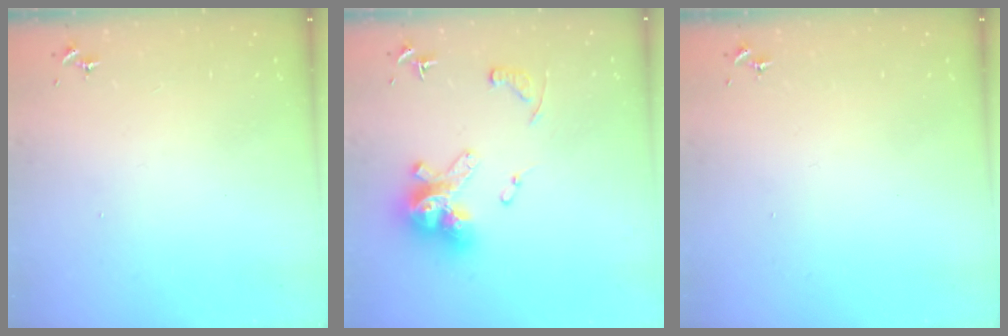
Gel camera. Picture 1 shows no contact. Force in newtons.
{"total": 16.5, "press": 16.4, "slide": 1.5}
{"total": 0.0}